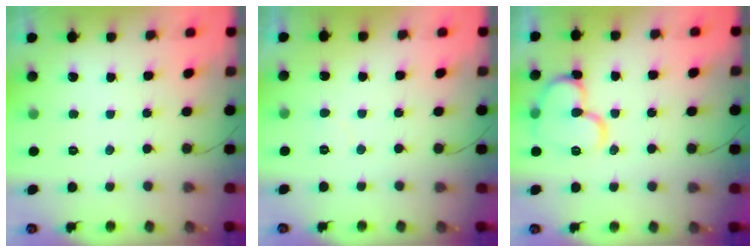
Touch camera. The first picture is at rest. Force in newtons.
{"total": 3.3, "press": 3.3, "slide": 0.2}
{"total": 13.0, "press": 12.8, "slide": 2.2}